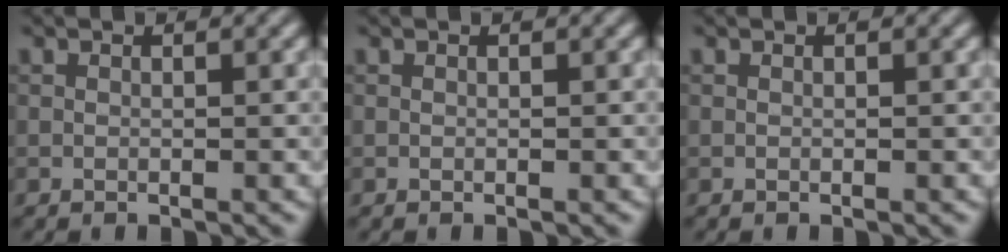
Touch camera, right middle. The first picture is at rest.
{"total": 0.0}
{"total": 0.0}